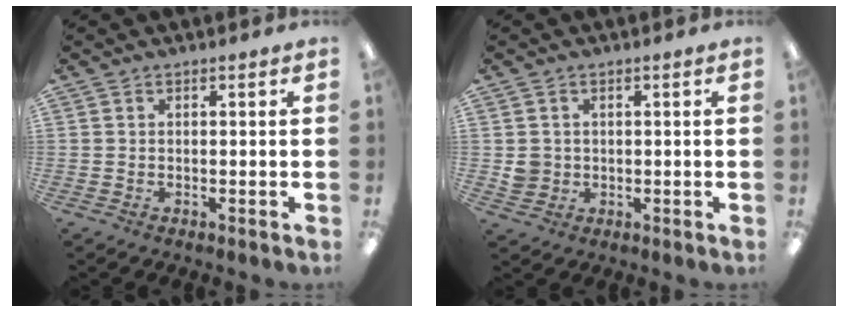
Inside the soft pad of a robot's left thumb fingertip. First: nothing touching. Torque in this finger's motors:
{"motor_torque": [-0.35, 0.45, 0.36, -0.49, -0.02]}